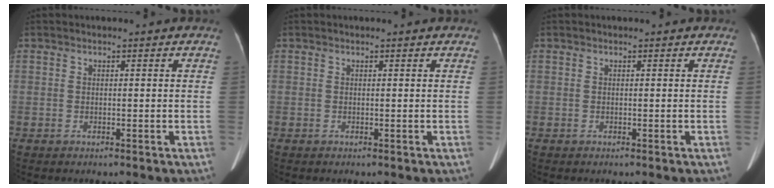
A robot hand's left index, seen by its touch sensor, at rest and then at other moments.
{"total": 0.0}
{"total": 0.0}